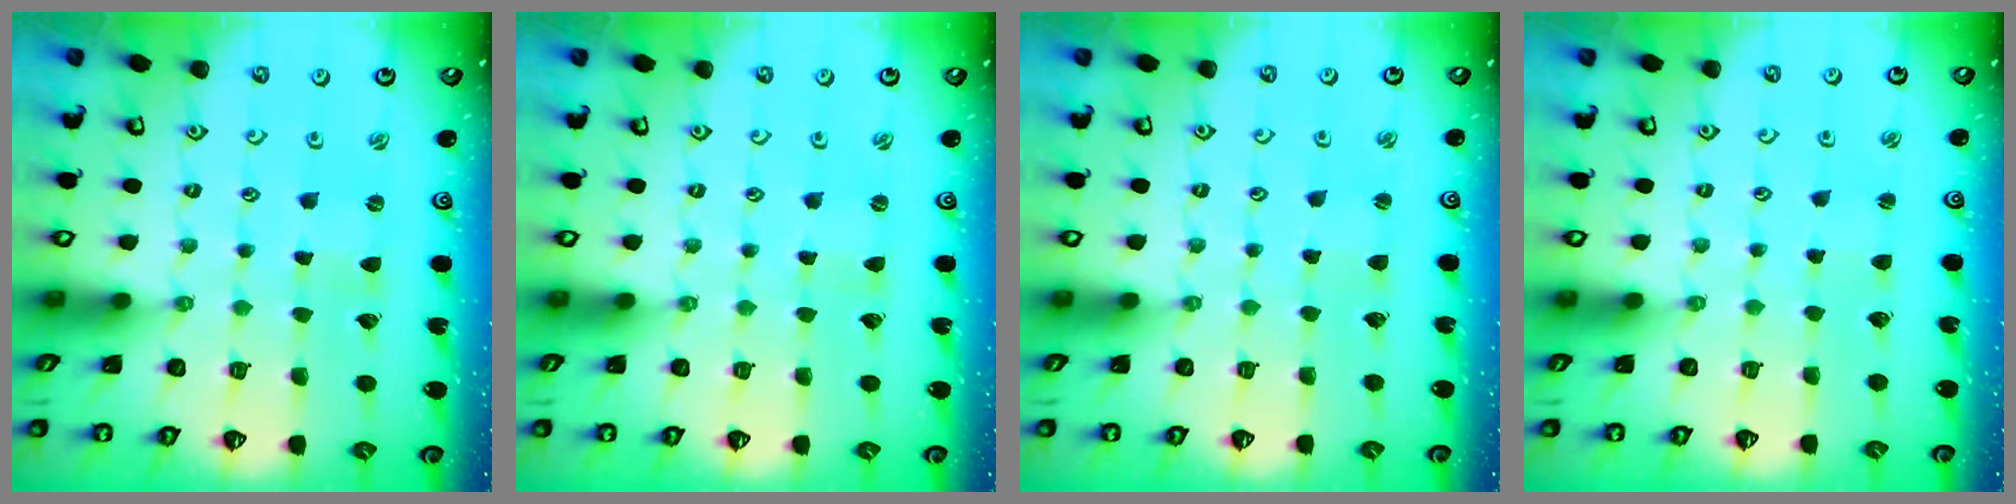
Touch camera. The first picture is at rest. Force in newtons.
{"total": 0.0}
{"total": 1.8, "press": 1.8, "slide": 0.2}
{"total": 1.5, "press": 1.5, "slide": 0.1}